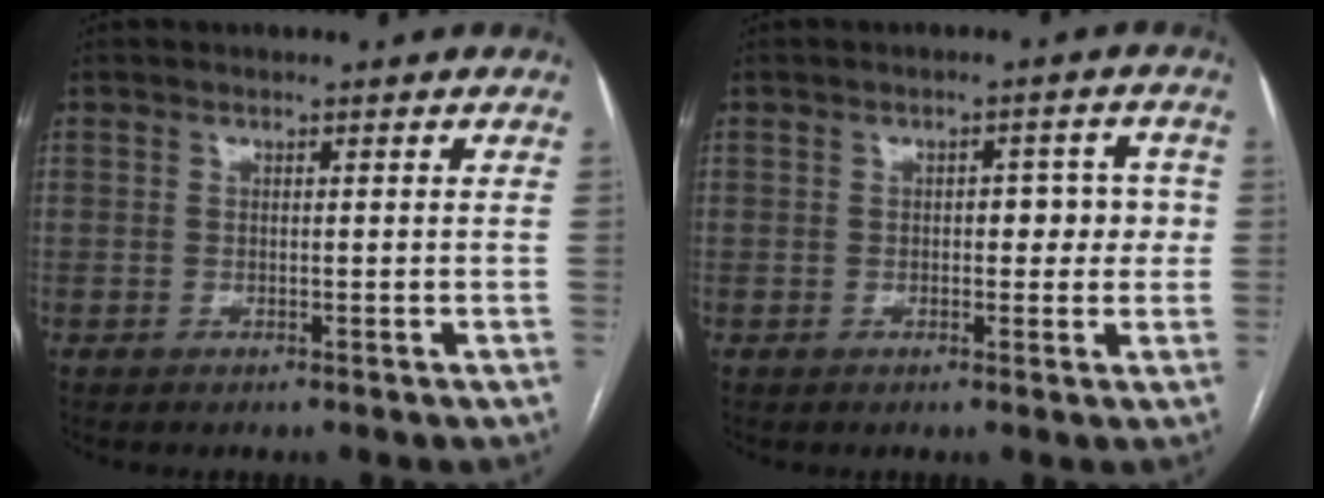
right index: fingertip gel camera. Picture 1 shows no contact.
{"total": 4.9, "force": [0.2, 2.6, 4.1], "torque": [-0.040, 0.021, 0.003]}